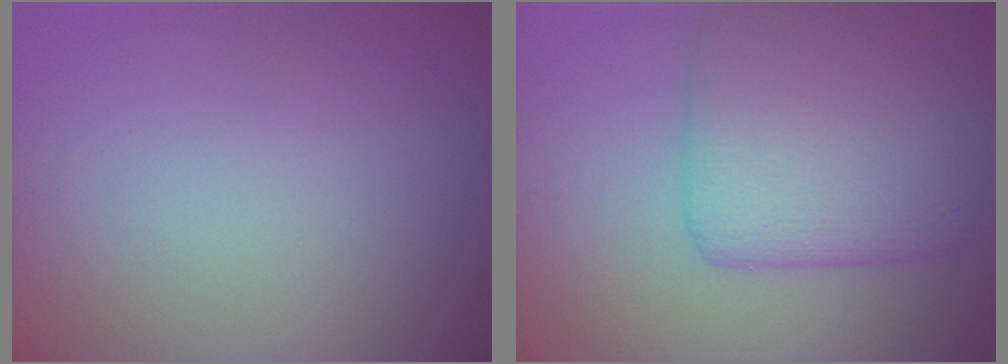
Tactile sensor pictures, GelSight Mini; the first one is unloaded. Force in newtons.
{"total": 7.4, "press": 7.4, "slide": 0.1}